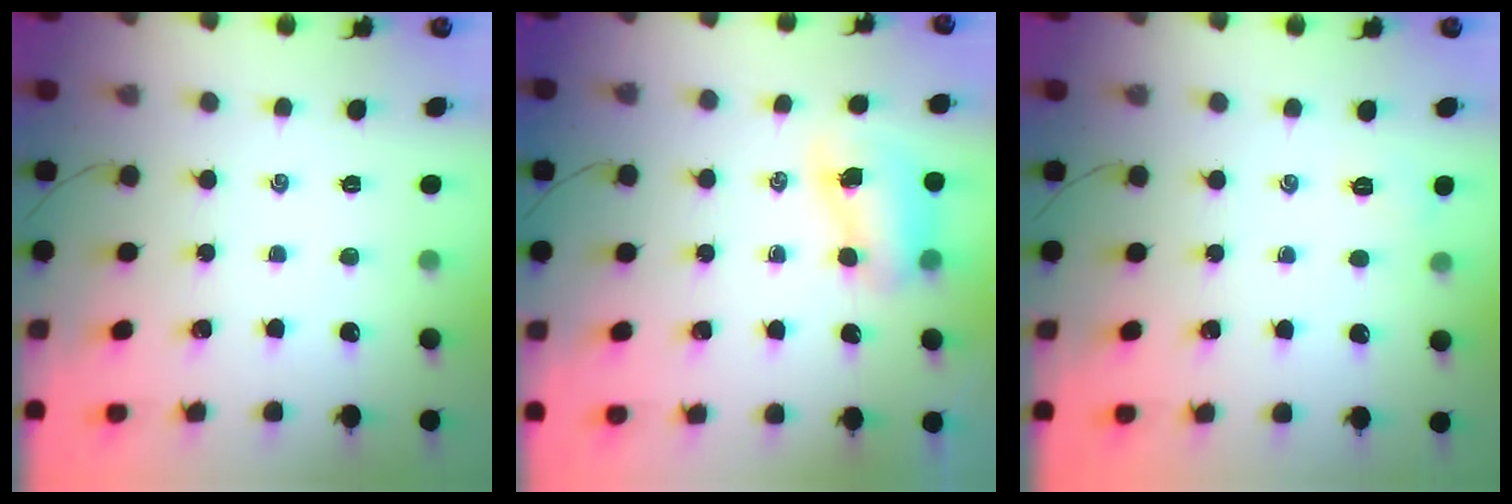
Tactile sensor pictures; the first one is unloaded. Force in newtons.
{"total": 8.1, "press": 8.0, "slide": 1.0}
{"total": 3.9, "press": 3.7, "slide": 1.1}